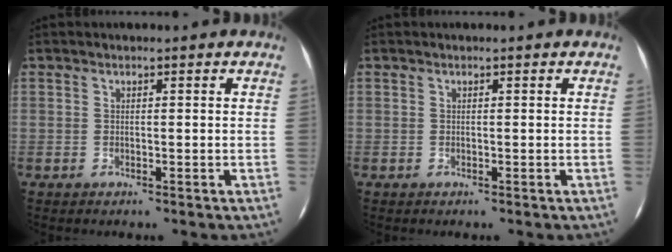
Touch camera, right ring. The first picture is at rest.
{"total": 0.0}